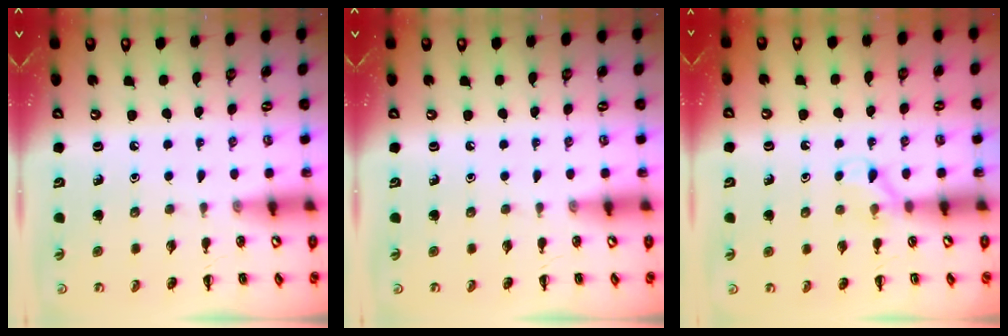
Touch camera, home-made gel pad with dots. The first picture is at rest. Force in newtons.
{"total": 0.0}
{"total": 4.9, "press": 4.6, "slide": 1.8}